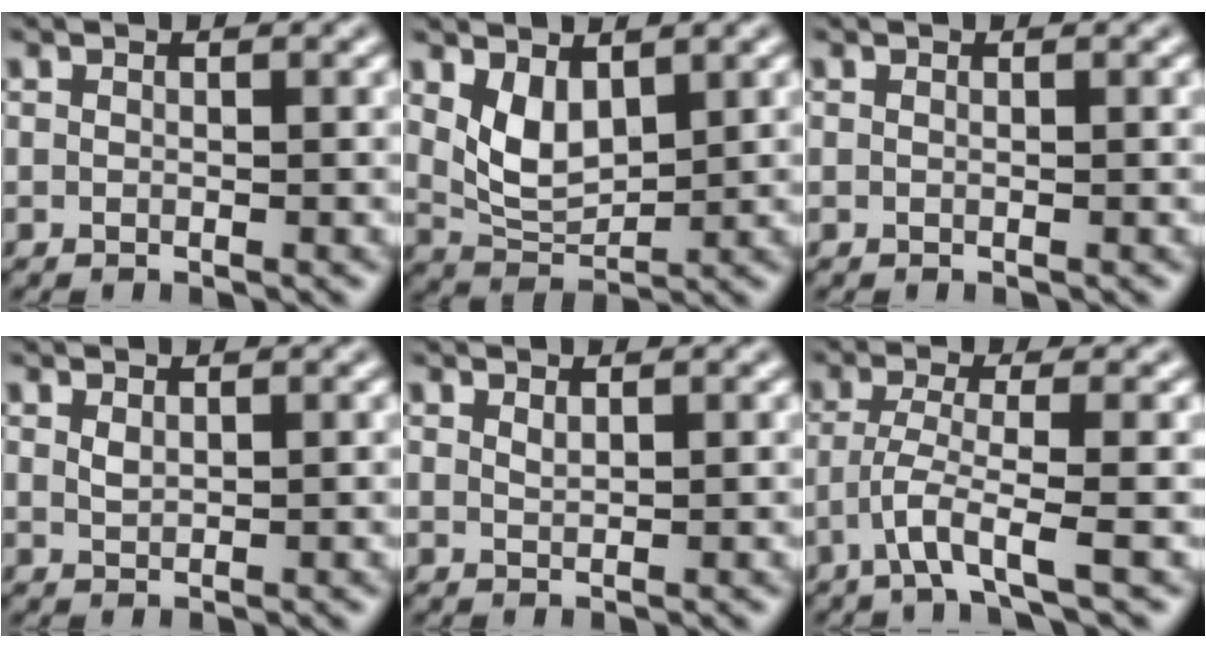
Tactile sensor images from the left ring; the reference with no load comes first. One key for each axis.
{"total": 3.6, "fx": 1.6, "fy": 2.0, "fz": 2.6, "tx": -0.054, "ty": -0.010, "tz": 0.039}
{"total": 0.0}
{"total": 0.9, "fx": 0.6, "fy": 0.4, "fz": 0.5, "tx": -0.016, "ty": -0.001, "tz": 0.014}
{"total": 0.7, "fx": 0.6, "fy": 0.1, "fz": 0.3, "tx": -0.007, "ty": -0.001, "tz": 0.014}
{"total": 3.1, "fx": -1.4, "fy": 0.1, "fz": 2.8, "tx": -0.055, "ty": -0.001, "tz": -0.036}